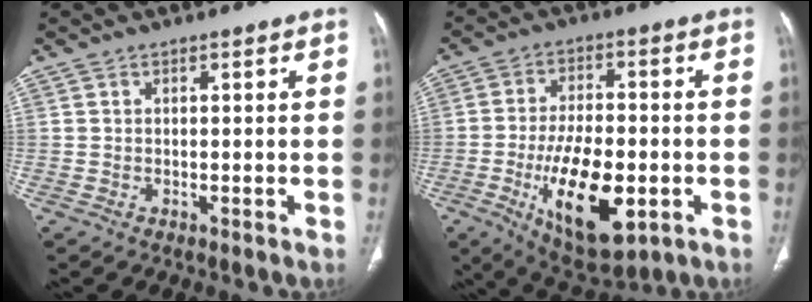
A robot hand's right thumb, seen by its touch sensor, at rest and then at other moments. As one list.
[{"total": 17.4, "force": [-5.2, 8.1, 14.5], "torque": [-0.232, 0.005, -0.072]}]